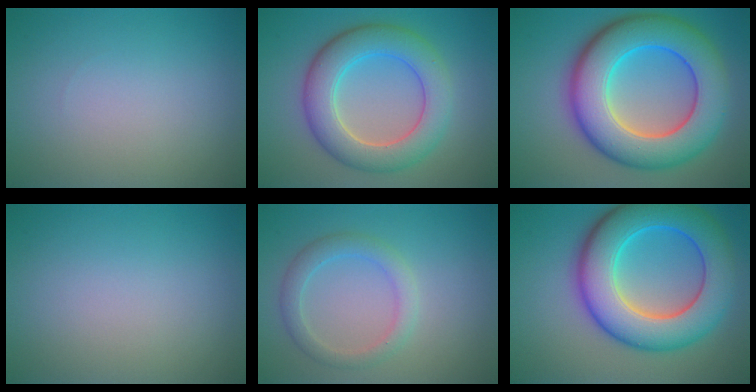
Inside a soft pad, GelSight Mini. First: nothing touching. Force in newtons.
{"total": 7.0, "press": 7.0, "slide": 0.3}
{"total": 11.9, "press": 11.9, "slide": 0.1}
{"total": 0.0}
{"total": 2.6, "press": 2.6, "slide": 0.2}
{"total": 11.0, "press": 11.0, "slide": 0.2}